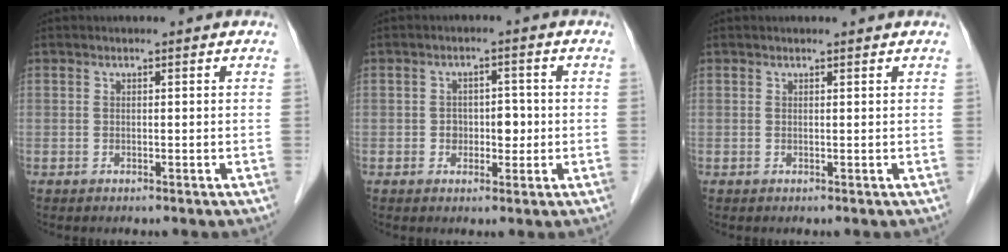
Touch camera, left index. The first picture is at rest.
{"total": 3.4, "force": [-0.4, 2.4, 2.4], "torque": [-0.029, 0.012, -0.003]}
{"total": 0.8, "force": [0.8, 0.0, 0.1], "torque": [-0.009, 0.003, 0.011]}